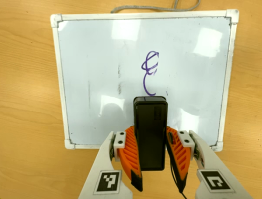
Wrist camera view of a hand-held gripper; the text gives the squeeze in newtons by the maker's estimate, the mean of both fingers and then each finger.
{"total": 7.8, "left": 6.8, "right": 8.9}